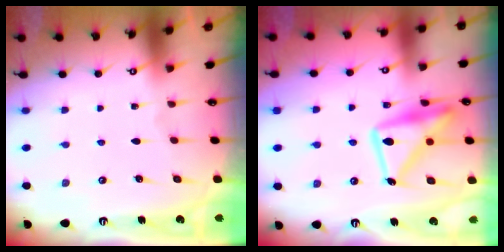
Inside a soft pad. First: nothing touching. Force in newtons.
{"total": 17.4, "press": 17.3, "slide": 1.7}